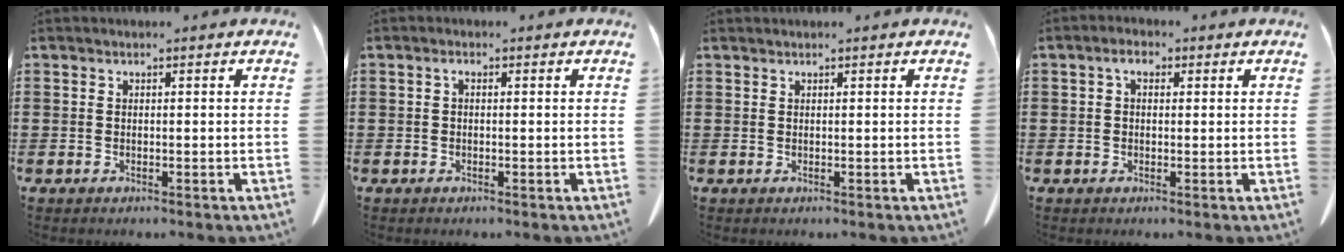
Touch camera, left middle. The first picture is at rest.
{"total": 0.9, "force": [-0.2, 0.4, 0.8], "torque": [-0.018, 0.000, -0.003]}
{"total": 0.0}
{"total": 2.2, "force": [0.6, 1.3, 1.7], "torque": [-0.037, 0.007, 0.010]}